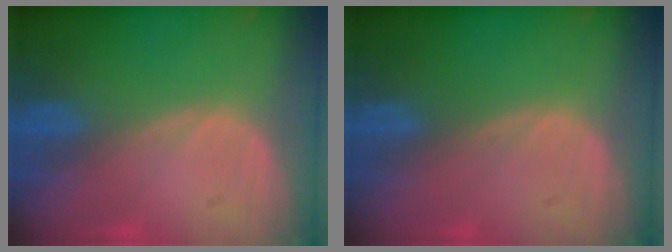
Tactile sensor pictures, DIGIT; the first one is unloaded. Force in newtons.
{"total": 0.0}